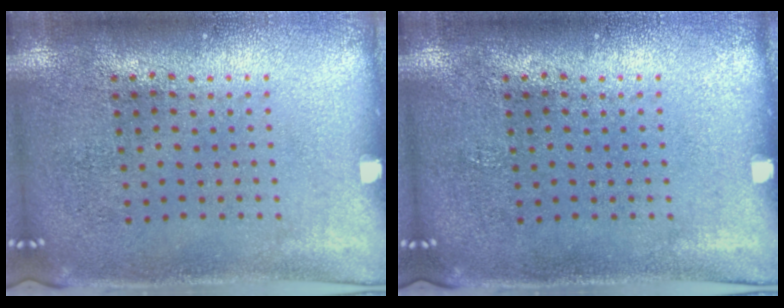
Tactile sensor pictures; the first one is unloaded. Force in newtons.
{"total": 0.0}